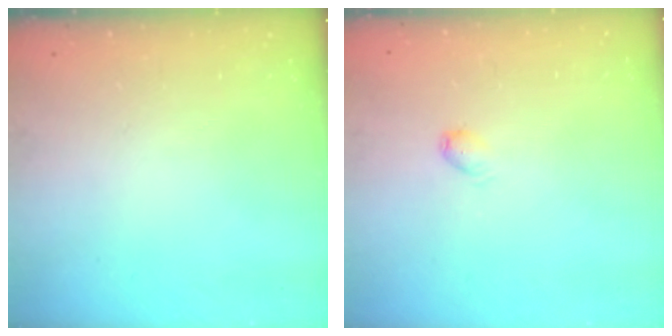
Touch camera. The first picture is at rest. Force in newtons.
{"total": 3.1, "press": 3.1, "slide": 0.4}